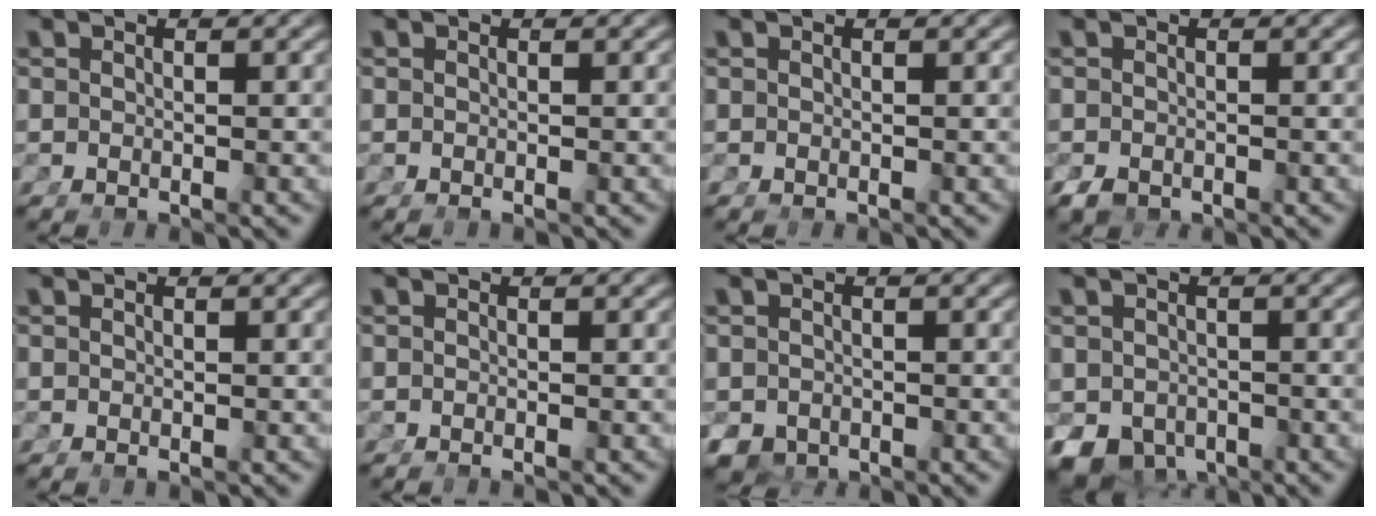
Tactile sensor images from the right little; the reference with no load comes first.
{"total": 0.0}
{"total": 0.5, "force": [-0.1, 0.5, 0.1], "torque": [-0.010, -0.004, 0.001]}
{"total": 1.6, "force": [-1.4, 0.5, 0.6], "torque": [-0.014, -0.020, -0.012]}
{"total": 0.0}
{"total": 0.6, "force": [-0.5, -0.4, -0.1], "torque": [0.002, -0.003, -0.007]}
{"total": 3.7, "force": [-2.2, 2.7, 1.4], "torque": [-0.037, -0.041, -0.016]}
{"total": 5.9, "force": [-3.3, 4.3, 2.5], "torque": [-0.048, -0.044, -0.035]}